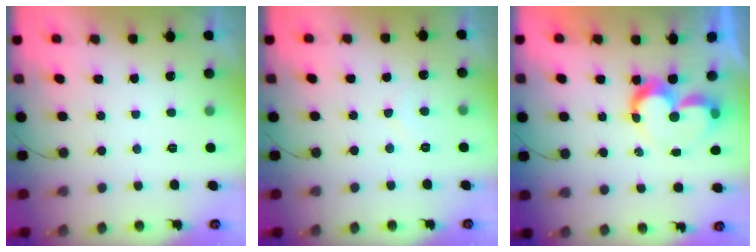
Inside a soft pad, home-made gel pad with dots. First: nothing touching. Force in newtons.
{"total": 4.5, "press": 4.5, "slide": 0.3}
{"total": 9.3, "press": 9.2, "slide": 0.8}